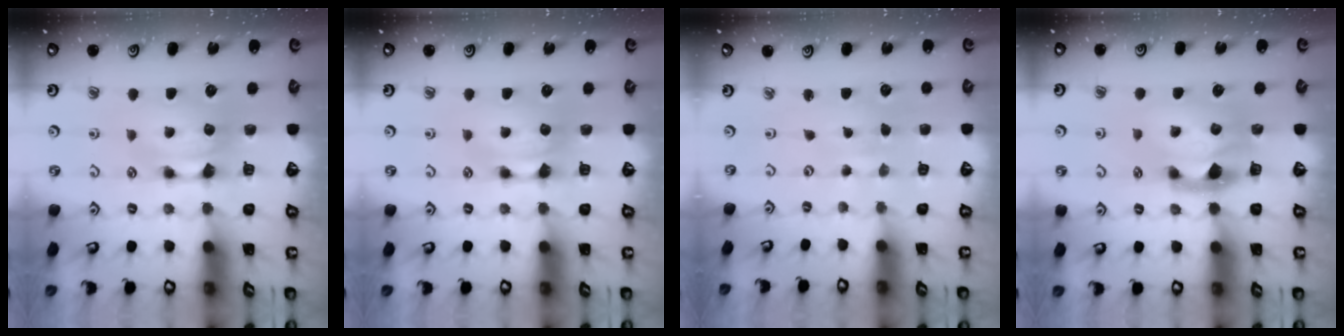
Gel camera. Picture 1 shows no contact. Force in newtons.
{"total": 0.0}
{"total": 5.3, "press": 5.3, "slide": 0.3}
{"total": 2.2, "press": 1.9, "slide": 1.2}